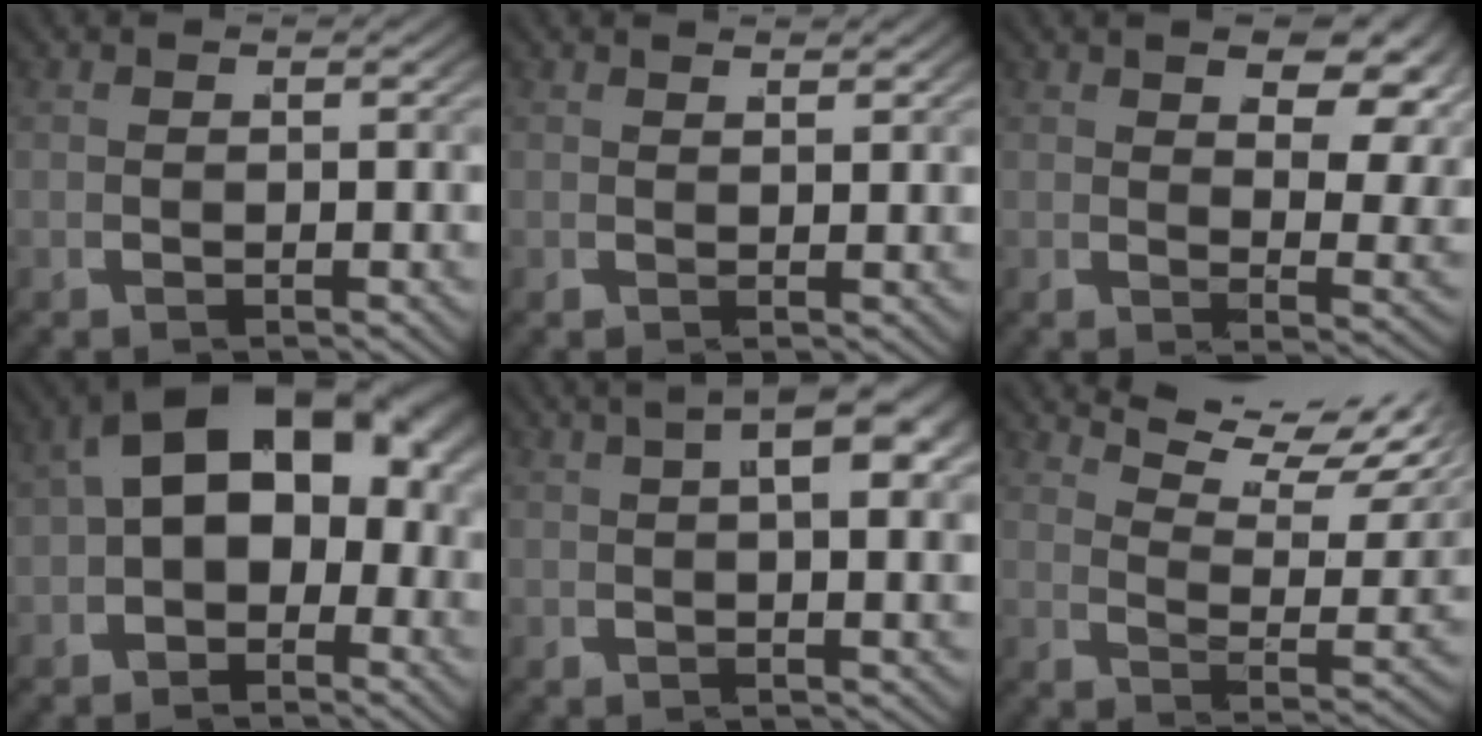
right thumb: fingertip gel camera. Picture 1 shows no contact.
{"total": 1.0, "force": [1.0, -0.1, 0.3], "torque": [-0.001, 0.004, 0.020]}
{"total": 6.6, "force": [3.4, 2.5, 5.0], "torque": [-0.046, -0.002, 0.053]}
{"total": 10.4, "force": [1.0, 6.9, 7.7], "torque": [-0.126, -0.003, 0.014]}
{"total": 7.6, "force": [3.0, 3.1, 6.3], "torque": [-0.074, 0.028, 0.038]}
{"total": 8.9, "force": [7.1, 2.1, 4.9], "torque": [-0.058, 0.025, 0.109]}